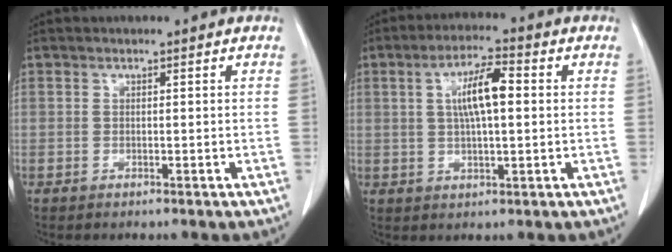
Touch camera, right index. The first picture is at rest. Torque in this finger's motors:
{"motor_torque": [0.40, 0.21, 0.29, 0.11]}